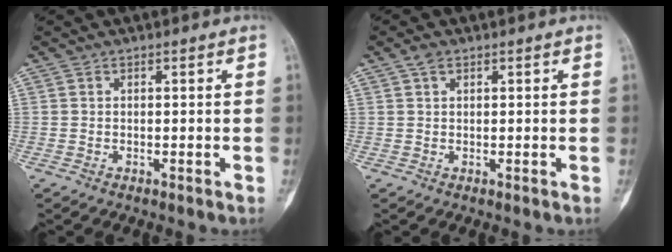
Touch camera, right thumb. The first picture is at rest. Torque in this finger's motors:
{"motor_torque": [-0.07, 0.07, 0.03, -0.03, 0.03]}